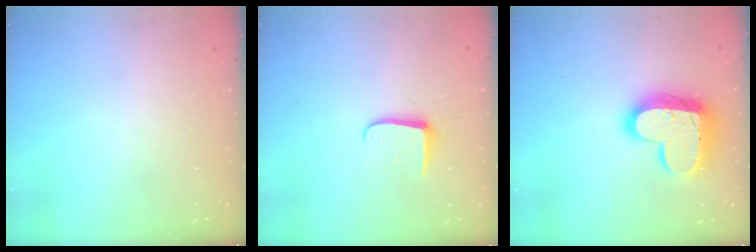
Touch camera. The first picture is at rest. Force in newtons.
{"total": 5.9, "press": 5.8, "slide": 0.8}
{"total": 18.5, "press": 18.5, "slide": 1.4}